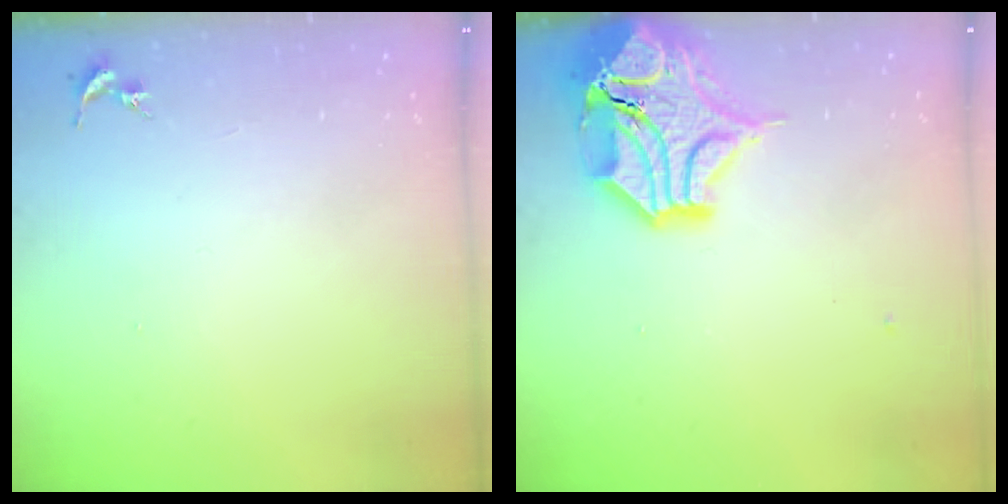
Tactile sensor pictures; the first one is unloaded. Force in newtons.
{"total": 16.7, "press": 16.5, "slide": 2.5}